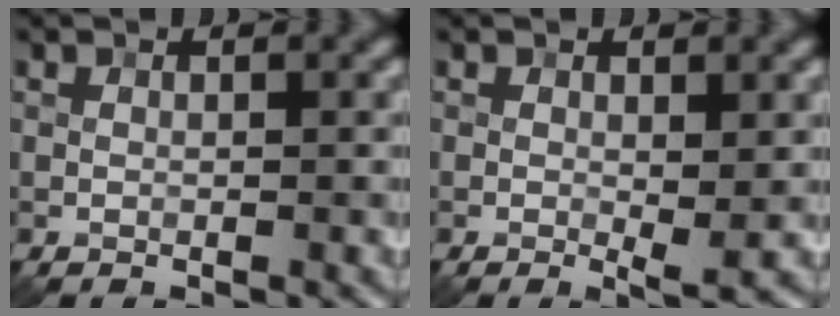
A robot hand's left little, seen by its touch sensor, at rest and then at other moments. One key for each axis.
{"total": 1.5, "fx": 0.1, "fy": 0.2, "fz": 1.4, "tx": -0.021, "ty": -0.008, "tz": -0.001}